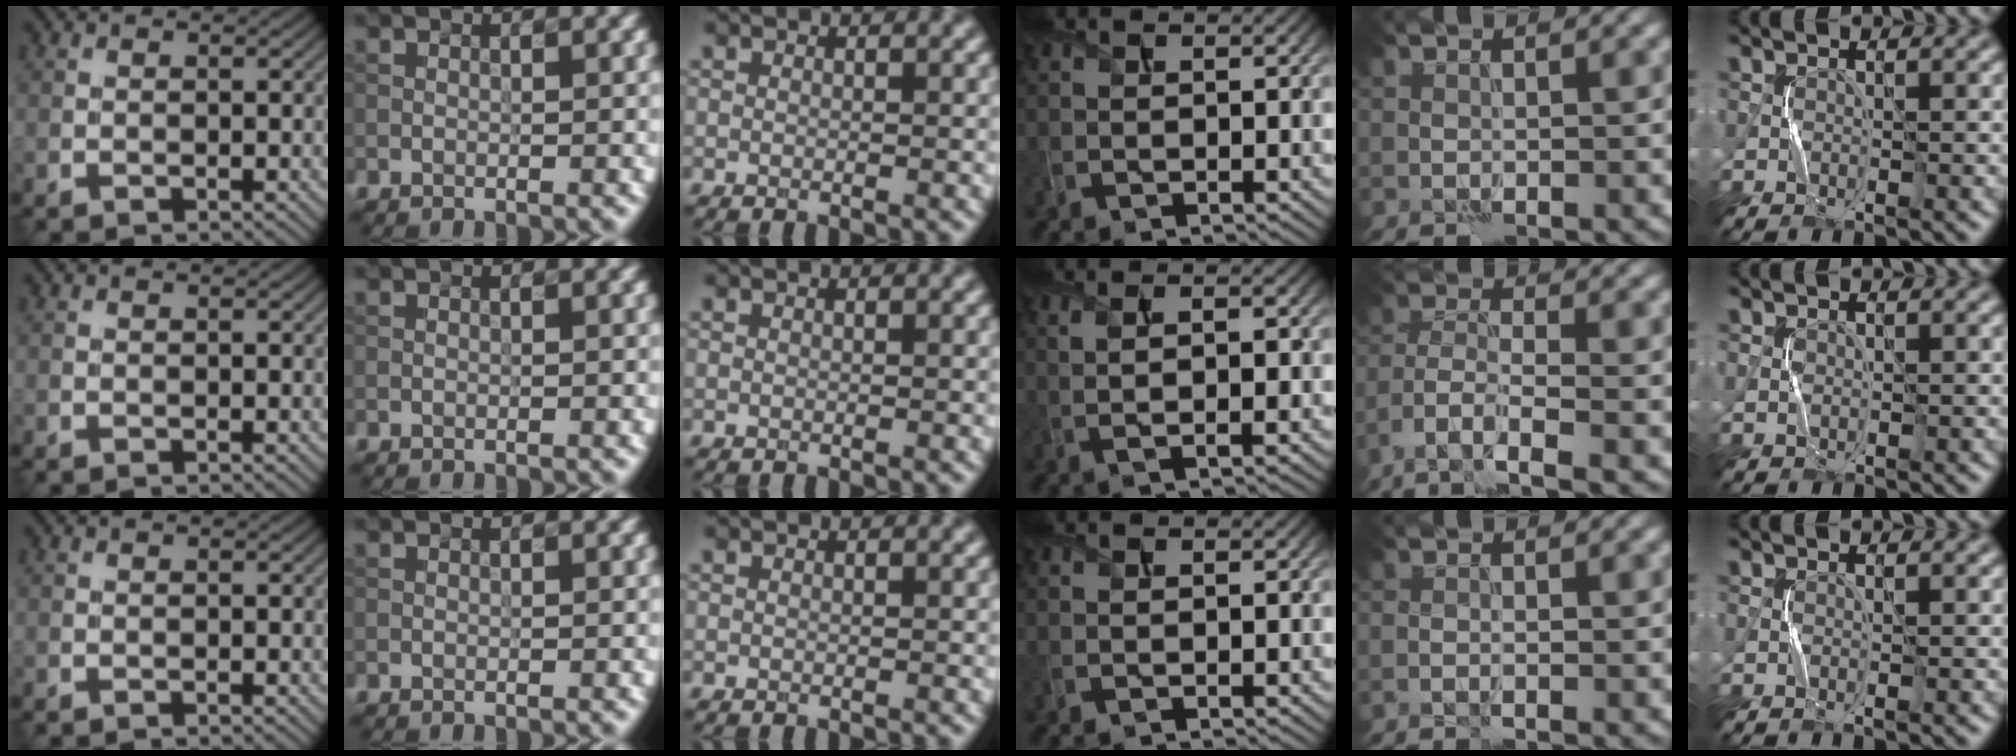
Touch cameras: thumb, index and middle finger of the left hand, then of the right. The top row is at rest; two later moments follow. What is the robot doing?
{"motion": "squeeze", "object": "sponge"}